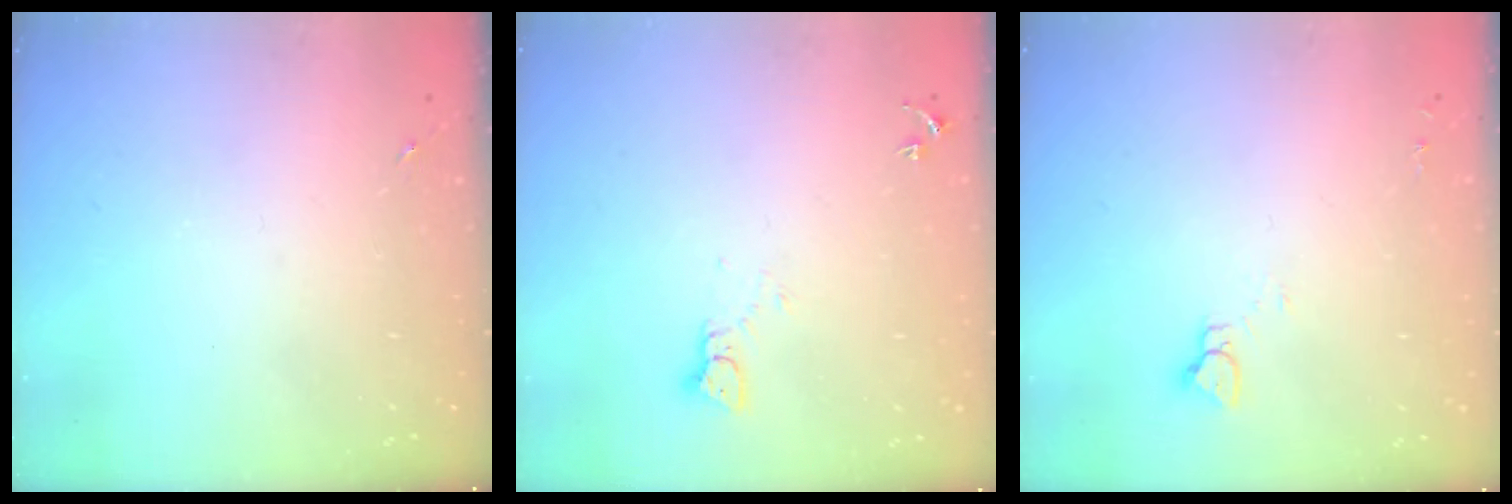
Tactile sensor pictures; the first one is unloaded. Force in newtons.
{"total": 3.2, "press": 3.2, "slide": 0.4}
{"total": 3.6, "press": 3.6, "slide": 0.3}